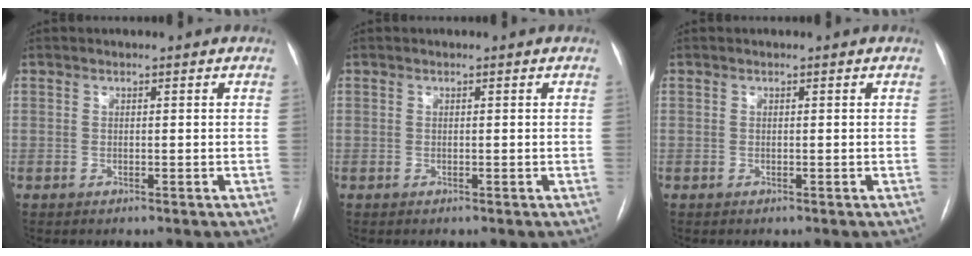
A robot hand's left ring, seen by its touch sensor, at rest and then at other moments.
{"total": 0.0}
{"total": 0.0}